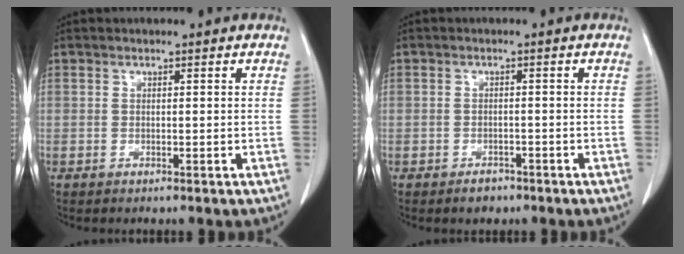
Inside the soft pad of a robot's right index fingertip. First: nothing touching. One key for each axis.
{"total": 2.2, "fx": -1.6, "fy": 1.5, "fz": 0.5, "tx": -0.008, "ty": 0.004, "tz": -0.019}